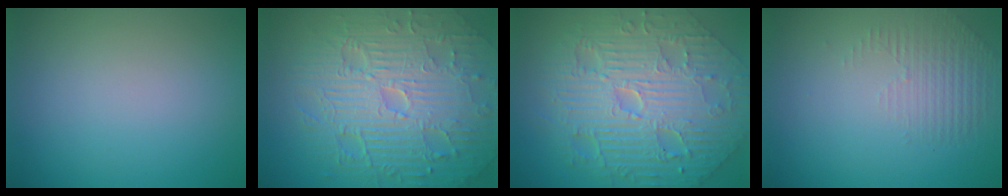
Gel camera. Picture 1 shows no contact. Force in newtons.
{"total": 11.6, "press": 7.5, "slide": 8.9}
{"total": 11.9, "press": 7.8, "slide": 9.0}
{"total": 1.3, "press": 0.5, "slide": 1.2}